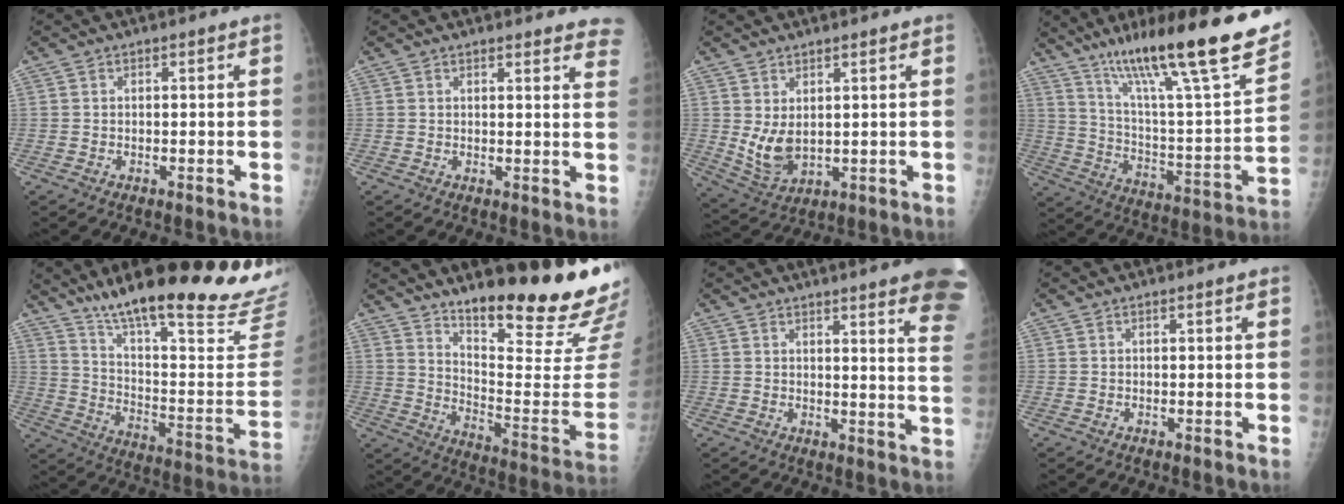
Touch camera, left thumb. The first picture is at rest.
{"total": 9.6, "force": [9.0, 1.8, 2.8], "torque": [0.009, -0.037, 0.073]}
{"total": 6.9, "force": [1.9, 3.9, 5.4], "torque": [-0.091, -0.025, 0.052]}
{"total": 28.4, "force": [19.1, 3.6, 20.8], "torque": [-0.308, -0.061, 0.305]}
{"total": 30.8, "force": [24.7, 3.9, 18.1], "torque": [-0.235, -0.146, 0.350]}
{"total": 23.2, "force": [17.9, 3.4, 14.4], "torque": [-0.184, -0.142, 0.263]}
{"total": 16.9, "force": [12.6, 1.8, 11.1], "torque": [-0.115, -0.069, 0.131]}
{"total": 0.0}